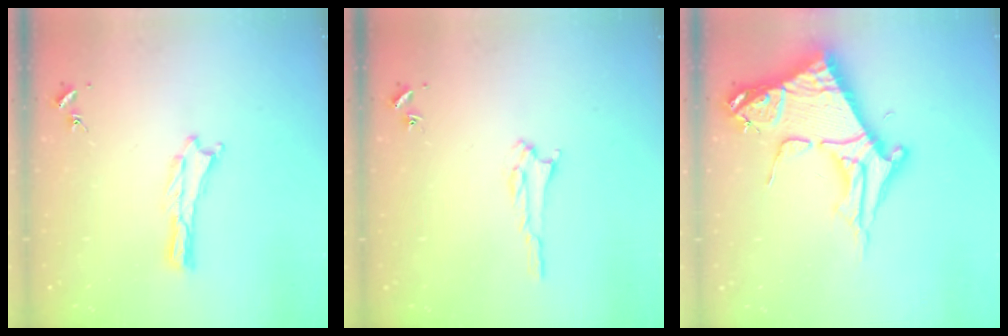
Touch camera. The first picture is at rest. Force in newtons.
{"total": 1.5, "press": 1.5, "slide": 0.2}
{"total": 10.4, "press": 10.4, "slide": 1.1}